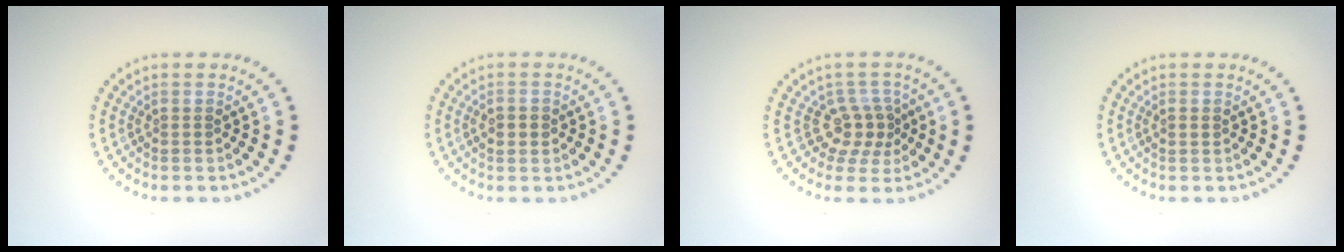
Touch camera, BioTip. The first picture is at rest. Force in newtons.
{"total": 1.8, "press": 1.8, "slide": 0.1}
{"total": 2.8, "press": 2.1, "slide": 1.9}
{"total": 0.8, "press": 0.8, "slide": 0.1}